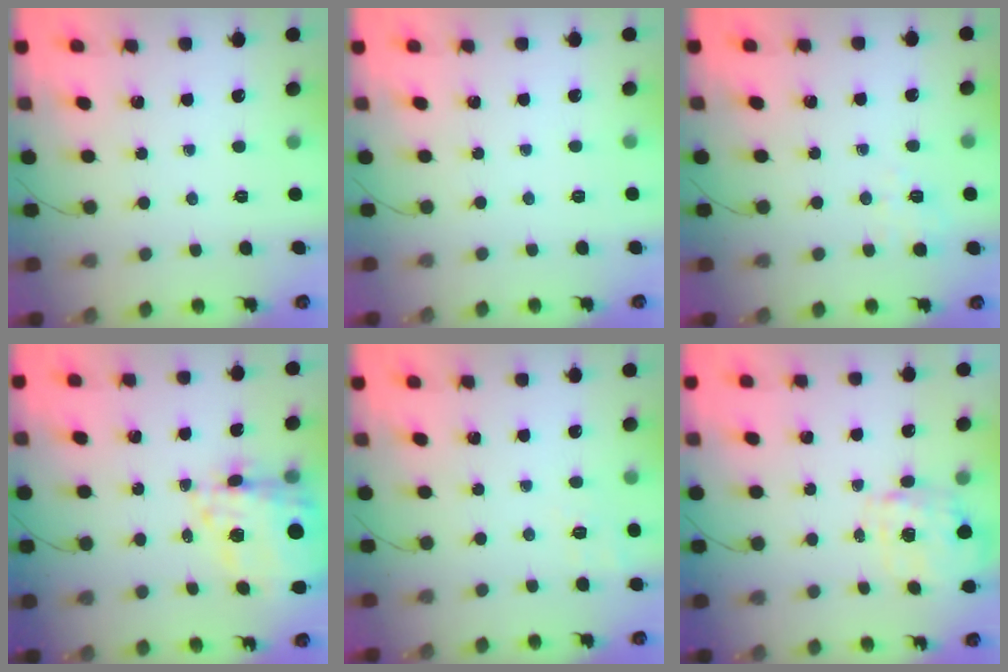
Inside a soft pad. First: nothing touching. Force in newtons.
{"total": 4.6, "press": 4.4, "slide": 1.5}
{"total": 4.0, "press": 3.7, "slide": 1.5}
{"total": 13.9, "press": 13.2, "slide": 4.3}
{"total": 7.7, "press": 7.5, "slide": 1.9}
{"total": 4.0, "press": 3.9, "slide": 0.9}